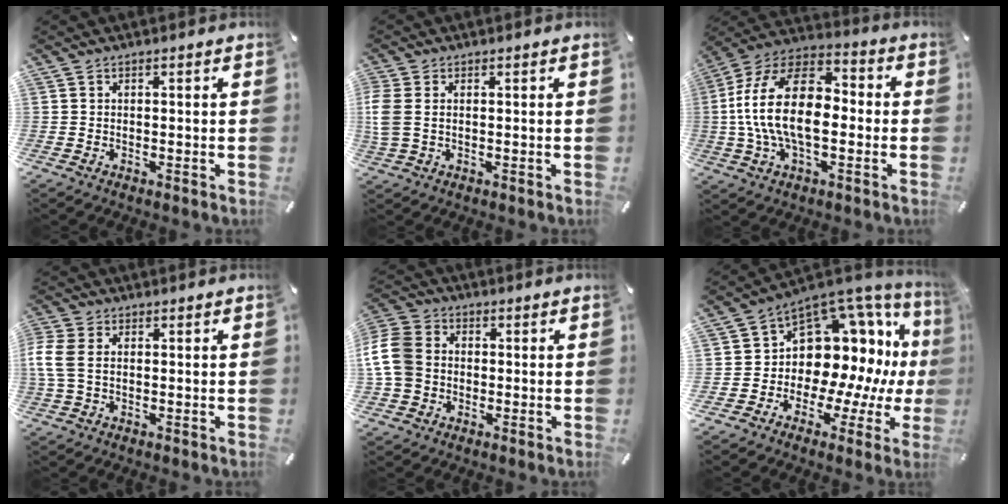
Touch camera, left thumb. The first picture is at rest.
{"total": 4.4, "force": [0.5, 2.6, 3.5], "torque": [-0.094, -0.005, 0.003]}
{"total": 19.1, "force": [-2.7, 11.3, 15.2], "torque": [-0.312, 0.022, -0.048]}
{"total": 5.7, "force": [0.5, 3.8, 4.3], "torque": [-0.115, -0.003, 0.003]}
{"total": 10.4, "force": [0.2, 8.8, 5.5], "torque": [-0.150, 0.012, 0.003]}
{"total": 15.3, "force": [4.8, 11.7, 8.7], "torque": [-0.122, -0.076, 0.100]}